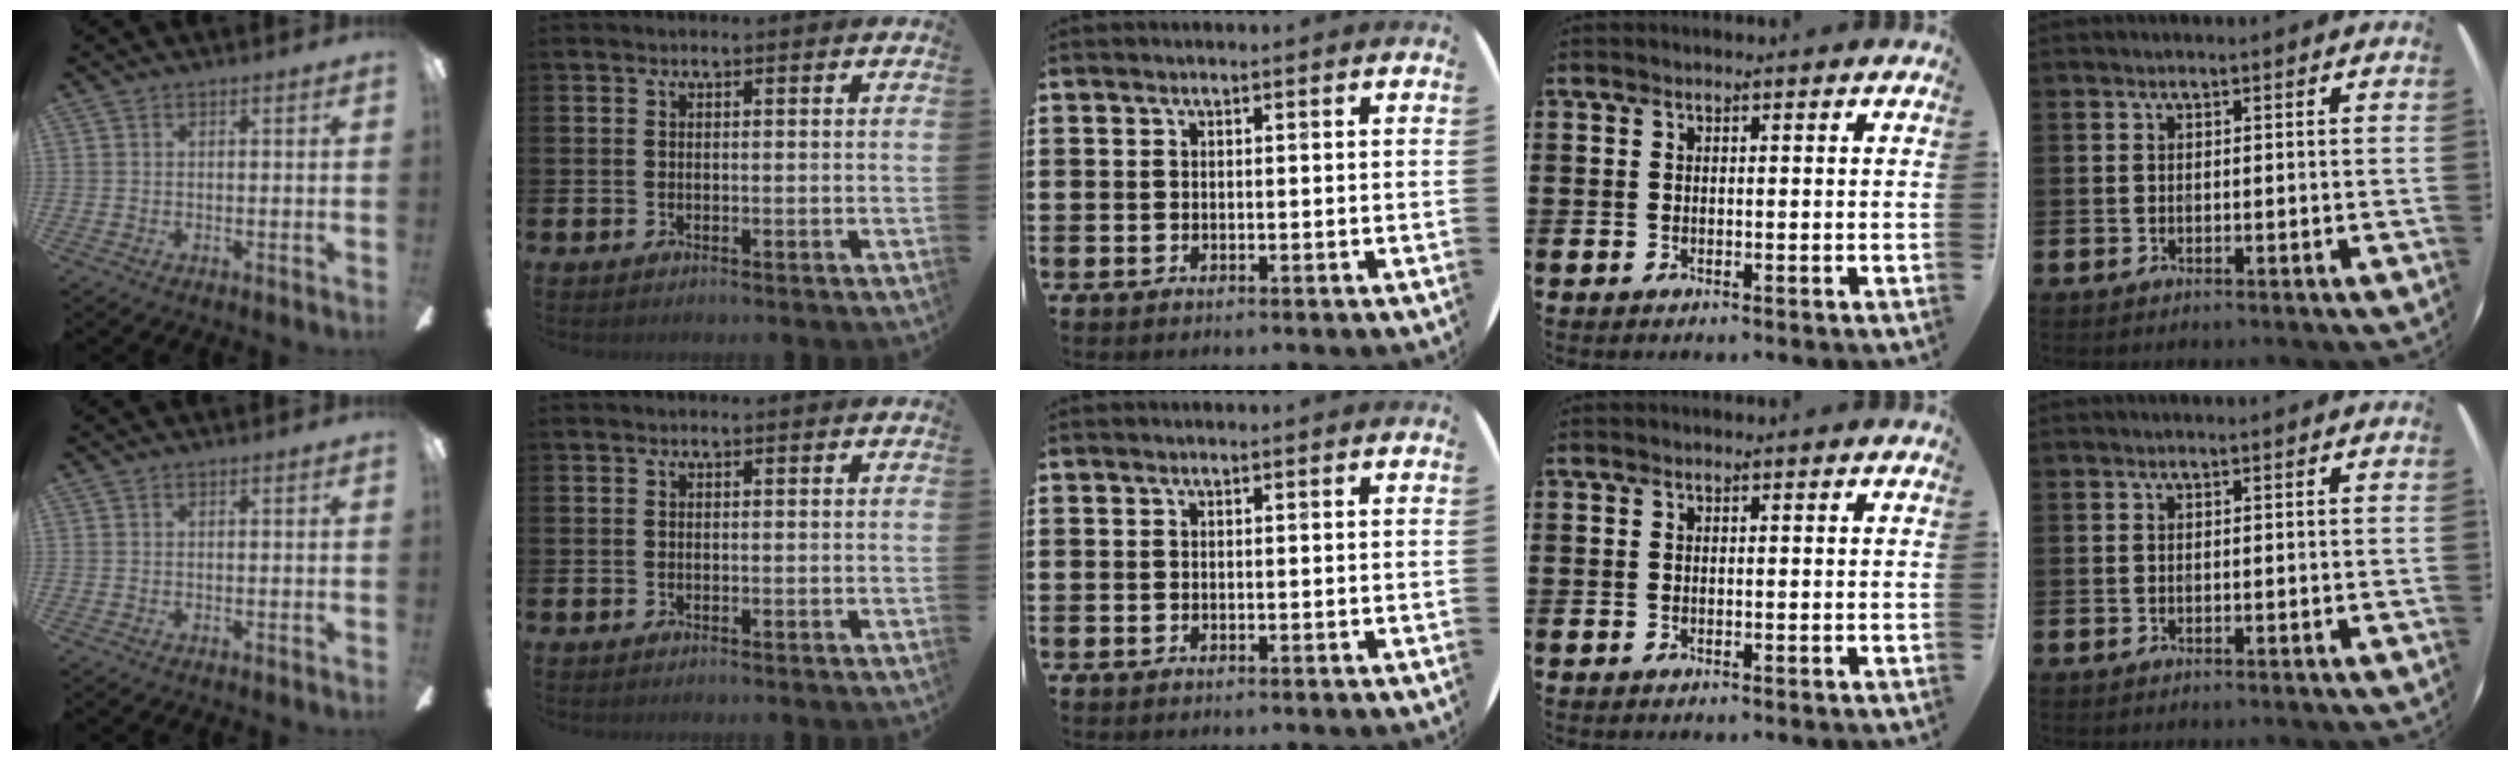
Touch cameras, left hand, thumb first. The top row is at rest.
{}